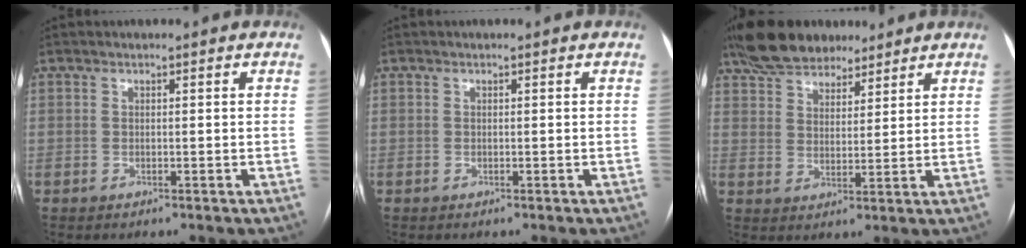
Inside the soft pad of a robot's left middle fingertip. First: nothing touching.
{"total": 0.0}
{"total": 11.7, "force": [9.5, 4.9, 4.7], "torque": [-0.083, 0.034, 0.167]}